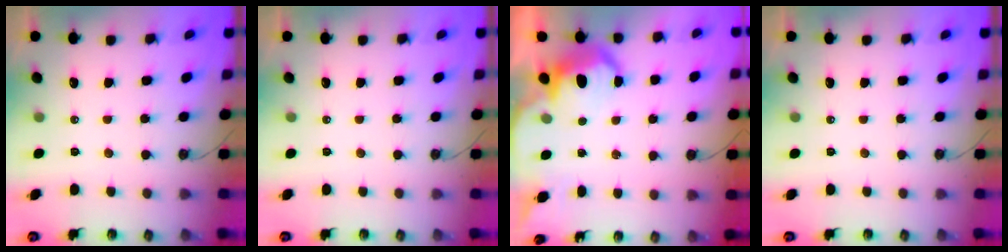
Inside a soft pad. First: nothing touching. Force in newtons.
{"total": 0.0}
{"total": 6.6, "press": 6.5, "slide": 0.8}
{"total": 0.0}